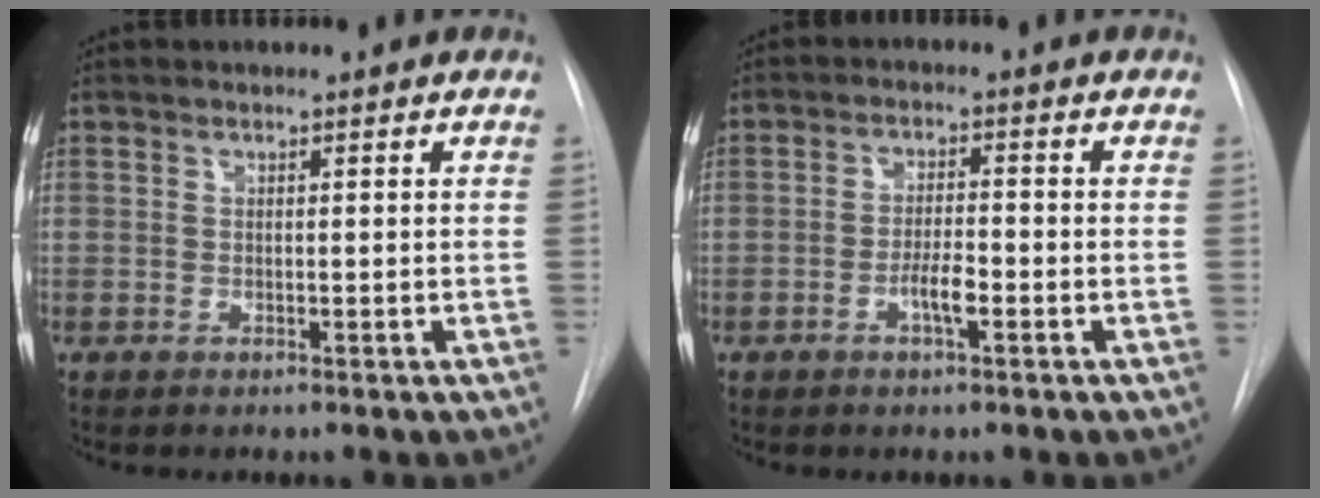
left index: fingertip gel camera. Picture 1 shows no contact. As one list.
[{"total": 3.5, "force": [-1.6, 0.7, 3.1], "torque": [-0.056, 0.001, -0.031]}]